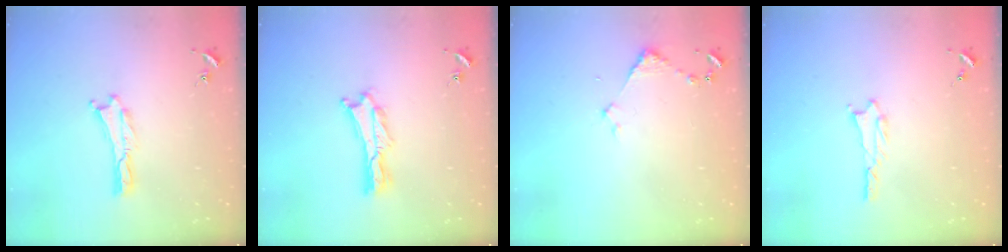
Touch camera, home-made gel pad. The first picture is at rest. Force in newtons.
{"total": 1.4, "press": 1.4, "slide": 0.3}
{"total": 2.9, "press": 2.9, "slide": 0.3}
{"total": 1.0, "press": 1.0, "slide": 0.1}